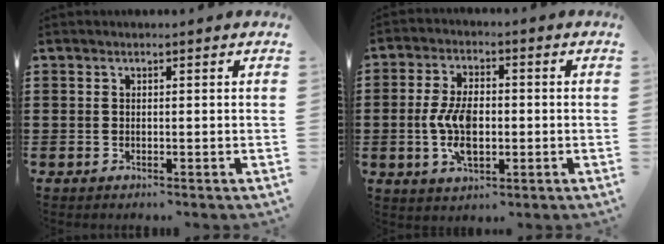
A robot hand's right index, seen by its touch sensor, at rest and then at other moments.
{"total": 7.5, "force": [-0.8, 3.9, 6.4], "torque": [-0.135, -0.004, -0.020]}